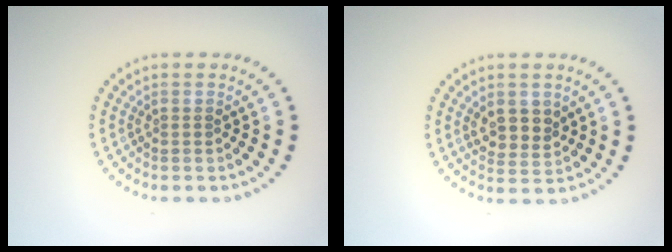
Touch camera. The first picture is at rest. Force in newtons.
{"total": 2.7, "press": 2.4, "slide": 1.1}